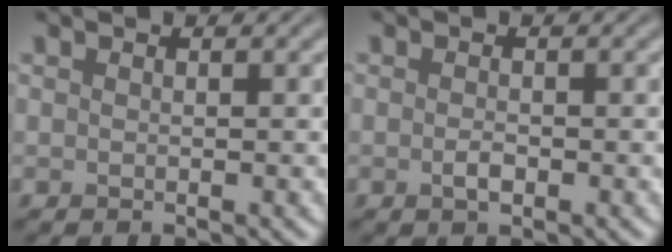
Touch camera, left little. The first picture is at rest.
{"total": 1.1, "force": [-0.4, 0.5, 0.9], "torque": [-0.019, -0.001, -0.008]}